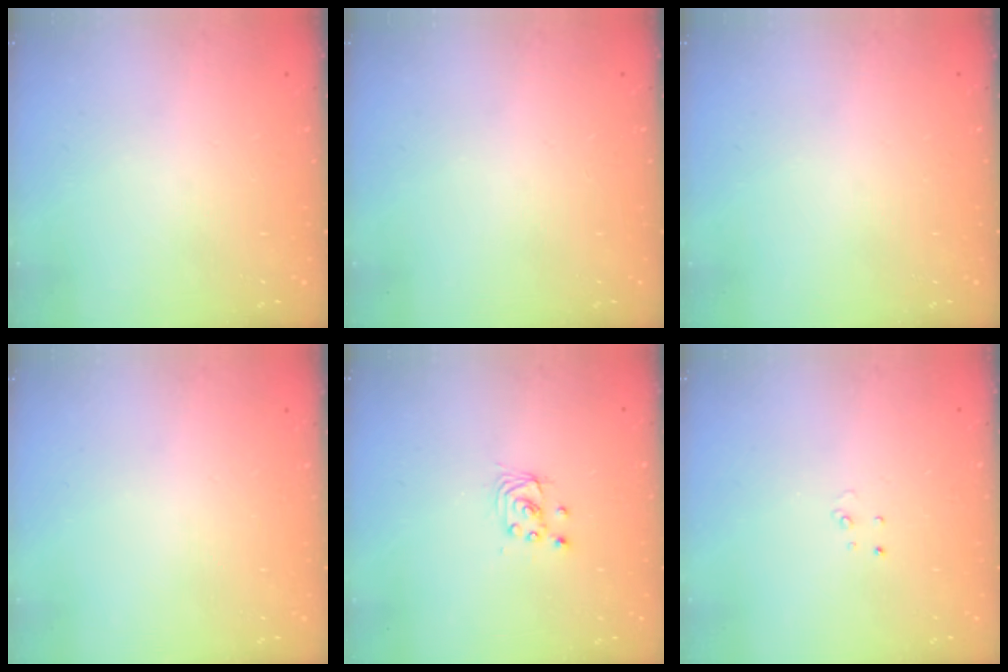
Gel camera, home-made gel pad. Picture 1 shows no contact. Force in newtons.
{"total": 0.0}
{"total": 0.0}
{"total": 0.0}
{"total": 2.8, "press": 2.8, "slide": 0.2}
{"total": 2.6, "press": 2.6, "slide": 0.2}